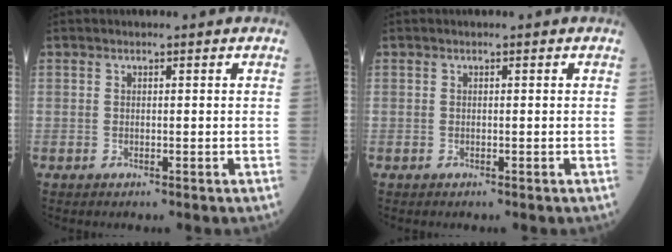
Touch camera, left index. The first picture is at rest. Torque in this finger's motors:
{"motor_torque": [-0.06, 0.09, -0.02, 0.00]}